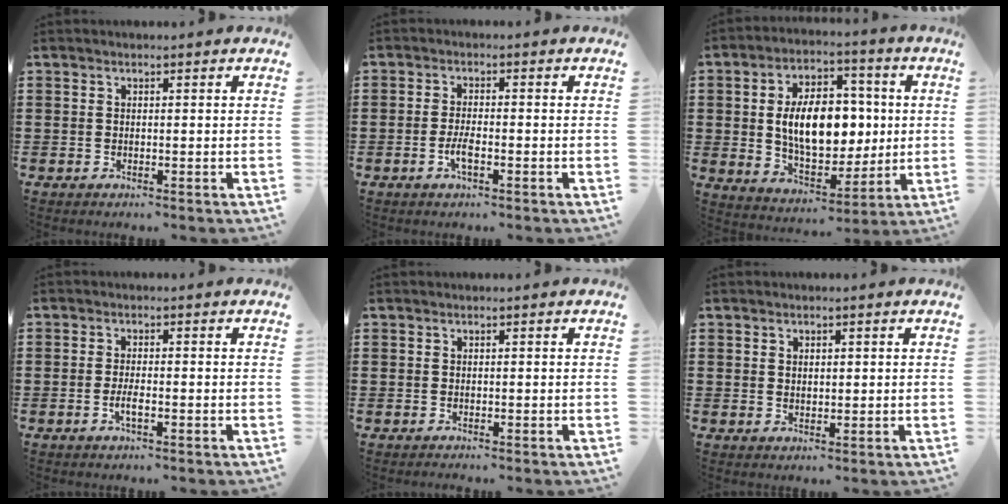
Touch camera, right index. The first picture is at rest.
{"total": 2.8, "force": [-1.2, 0.8, 2.5], "torque": [-0.058, -0.004, -0.025]}
{"total": 11.6, "force": [0.9, 7.1, 9.1], "torque": [-0.161, 0.008, 0.010]}
{"total": 2.3, "force": [-0.9, 0.5, 2.1], "torque": [-0.043, -0.003, -0.017]}
{"total": 0.0}
{"total": 1.2, "force": [0.7, 0.8, 0.5], "torque": [-0.012, 0.005, 0.013]}